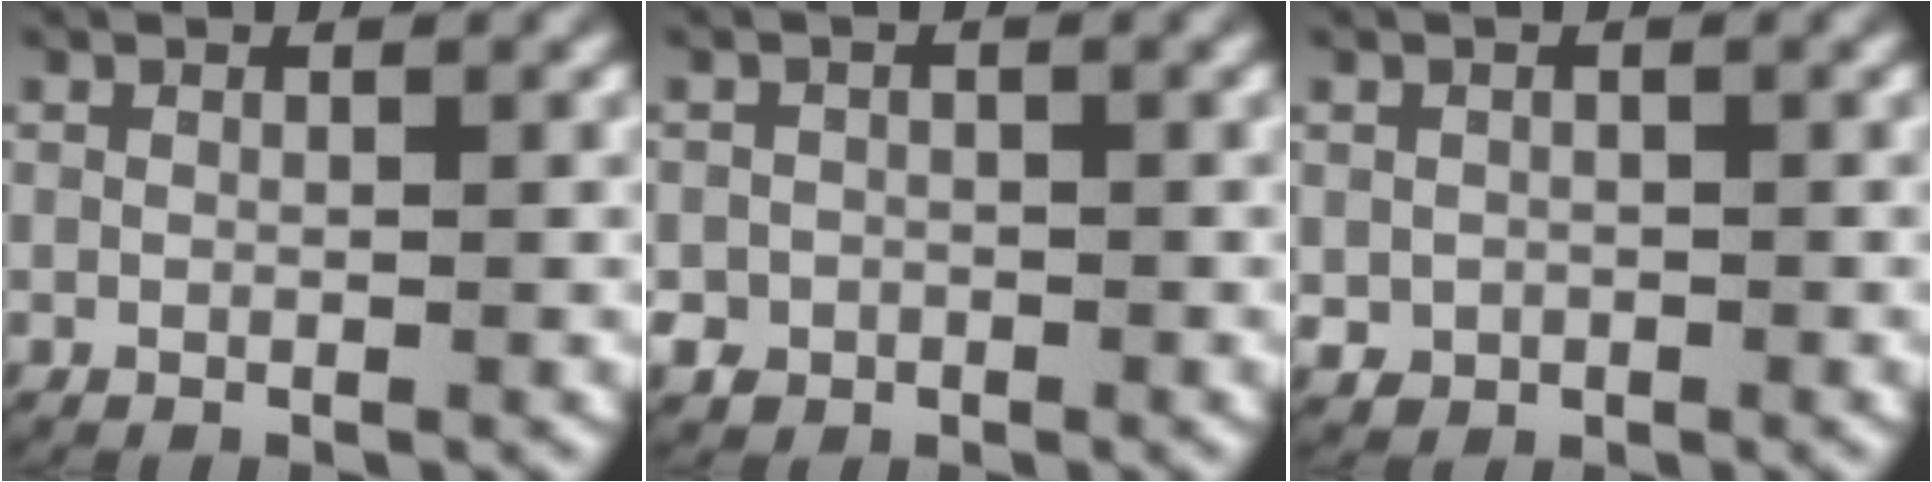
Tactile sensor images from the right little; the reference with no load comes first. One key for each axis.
{"total": 4.2, "fx": -1.8, "fy": 3.7, "fz": 0.8, "tx": -0.022, "ty": -0.016, "tz": -0.030}
{"total": 2.7, "fx": -0.6, "fy": 2.5, "fz": 0.9, "tx": -0.027, "ty": -0.013, "tz": -0.001}